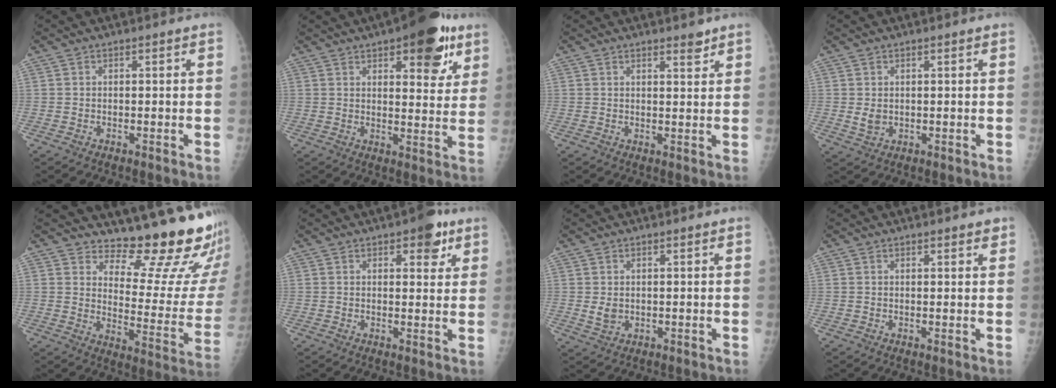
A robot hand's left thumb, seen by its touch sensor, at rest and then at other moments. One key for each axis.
{"total": 13.9, "fx": 7.6, "fy": 5.6, "fz": 10.3, "tx": -0.091, "ty": -0.030, "tz": 0.098}
{"total": 2.4, "fx": 1.9, "fy": 0.6, "fz": 1.3, "tx": -0.012, "ty": -0.015, "tz": 0.028}
{"total": 2.2, "fx": 0.4, "fy": 1.6, "fz": 1.4, "tx": -0.018, "ty": -0.007, "tz": 0.014}
{"total": 19.1, "fx": 17.2, "fy": 4.5, "fz": 6.9, "tx": -0.043, "ty": -0.178, "tz": 0.207}
{"total": 5.9, "fx": 3.2, "fy": 2.8, "fz": 4.0, "tx": -0.026, "ty": -0.011, "tz": 0.034}
{"total": 2.3, "fx": 0.4, "fy": 1.8, "fz": 1.5, "tx": -0.020, "ty": -0.007, "tz": 0.015}
{"total": 1.8, "fx": 1.5, "fy": 0.5, "fz": 0.9, "tx": -0.004, "ty": -0.004, "tz": 0.017}